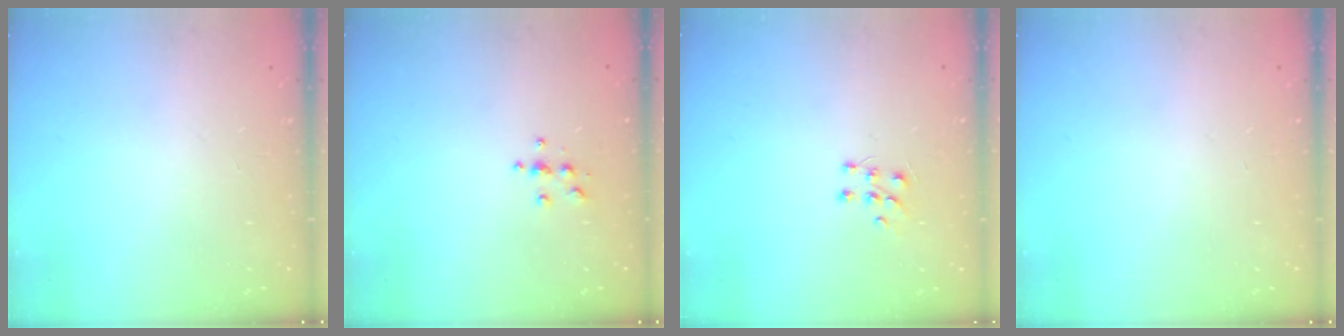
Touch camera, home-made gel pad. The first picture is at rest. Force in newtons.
{"total": 3.8, "press": 3.8, "slide": 0.4}
{"total": 5.6, "press": 5.5, "slide": 1.0}
{"total": 0.0}